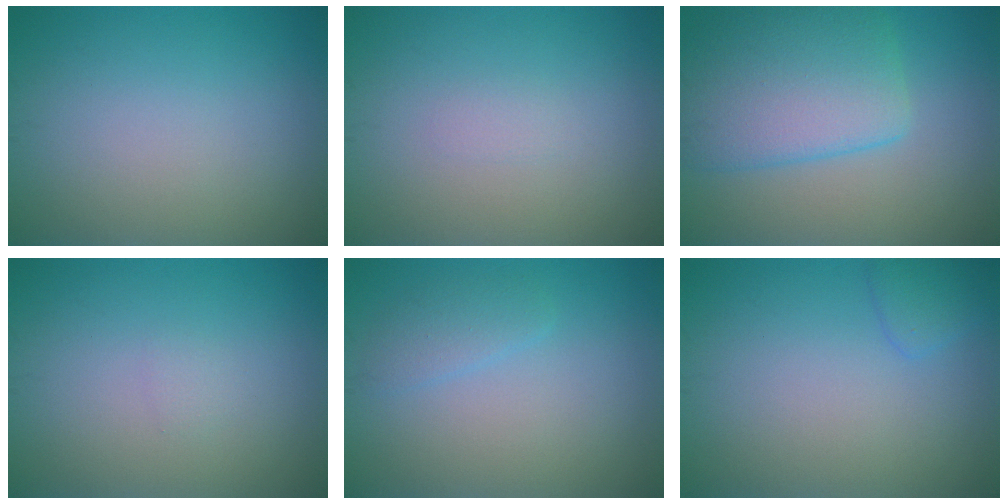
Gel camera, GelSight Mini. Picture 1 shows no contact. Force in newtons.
{"total": 0.7, "press": 0.7, "slide": 0.1}
{"total": 7.2, "press": 7.2, "slide": 0.2}
{"total": 0.5, "press": 0.5, "slide": 0.1}
{"total": 1.5, "press": 1.5, "slide": 0.1}
{"total": 1.5, "press": 1.4, "slide": 0.1}